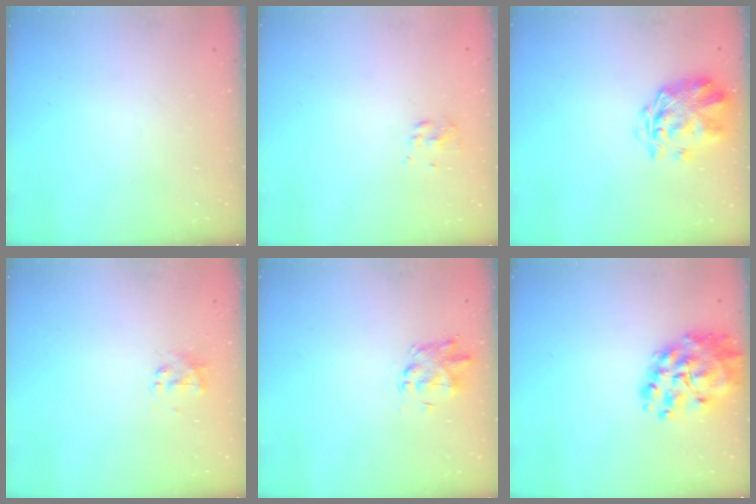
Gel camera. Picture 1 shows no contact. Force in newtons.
{"total": 2.7, "press": 2.5, "slide": 0.8}
{"total": 3.2, "press": 2.8, "slide": 1.5}
{"total": 2.3, "press": 2.2, "slide": 0.7}
{"total": 2.2, "press": 2.2, "slide": 0.1}
{"total": 13.6, "press": 13.2, "slide": 3.4}